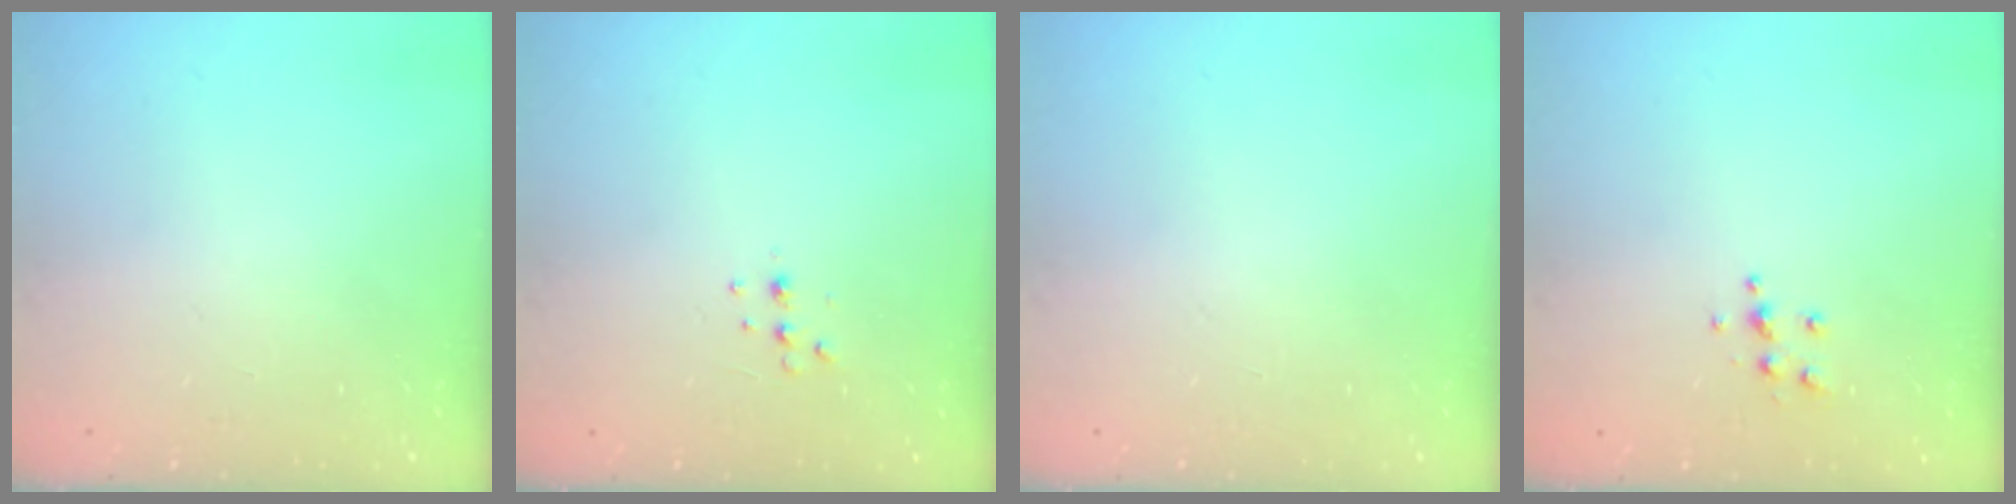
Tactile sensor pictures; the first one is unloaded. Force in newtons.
{"total": 4.1, "press": 3.9, "slide": 1.3}
{"total": 0.0}
{"total": 5.4, "press": 5.4, "slide": 0.5}